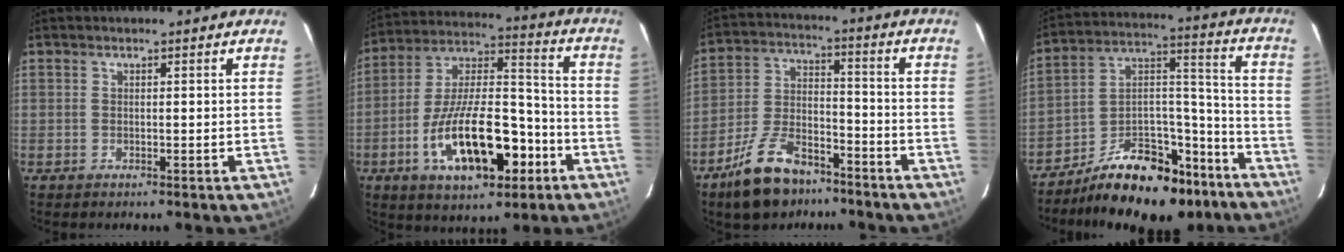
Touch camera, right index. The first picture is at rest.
{"total": 20.3, "force": [-8.1, 8.8, 16.4], "torque": [-0.298, 0.010, -0.126]}
{"total": 13.9, "force": [-9.8, 6.6, 7.4], "torque": [-0.157, 0.009, -0.165]}
{"total": 25.6, "force": [-17.8, 12.2, 13.7], "torque": [-0.227, 0.064, -0.256]}